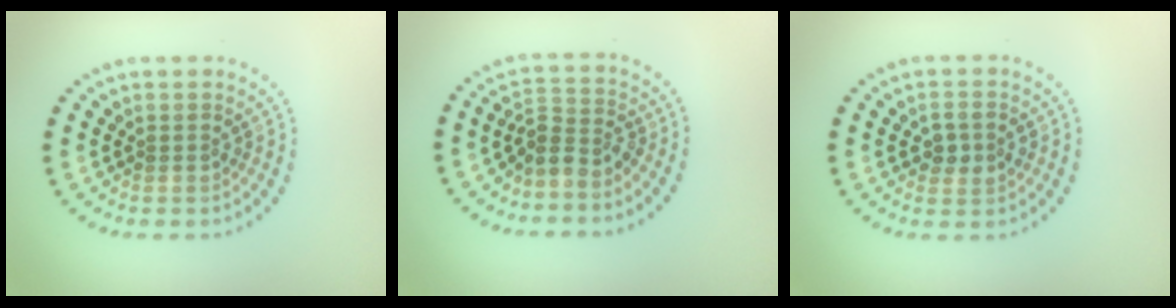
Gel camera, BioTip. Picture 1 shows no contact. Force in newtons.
{"total": 2.6, "press": 2.0, "slide": 1.8}
{"total": 2.1, "press": 2.1, "slide": 0.2}